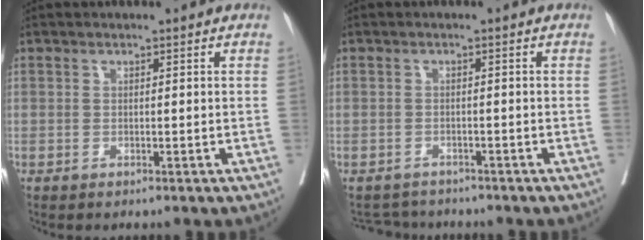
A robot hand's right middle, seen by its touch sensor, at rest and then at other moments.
{"total": 3.6, "force": [-3.5, 0.9, -0.4], "torque": [0.009, -0.005, -0.056]}